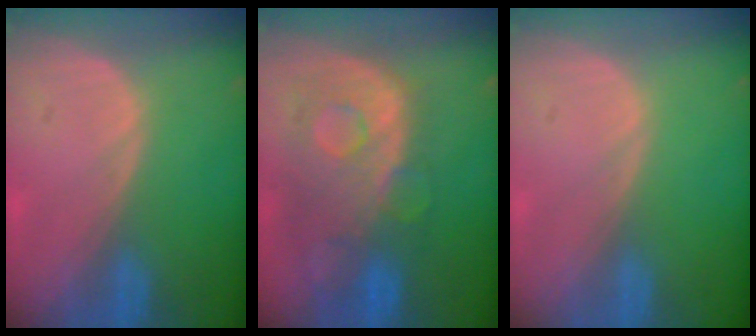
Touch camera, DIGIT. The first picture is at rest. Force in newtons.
{"total": 11.0, "press": 9.7, "slide": 5.3}
{"total": 0.0}